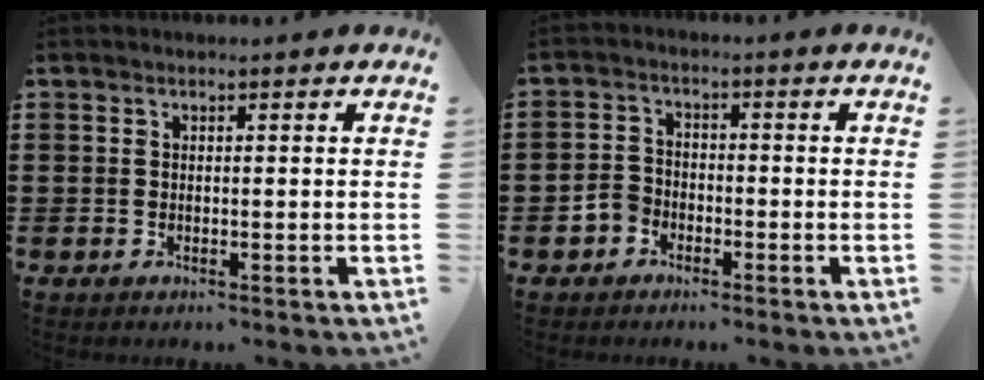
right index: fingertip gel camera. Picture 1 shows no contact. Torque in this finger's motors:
{"motor_torque": [0.15, 0.78, -0.05, -0.04]}